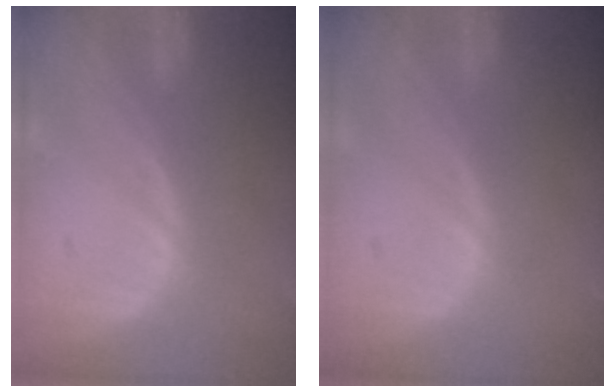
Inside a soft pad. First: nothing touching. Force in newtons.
{"total": 0.0}